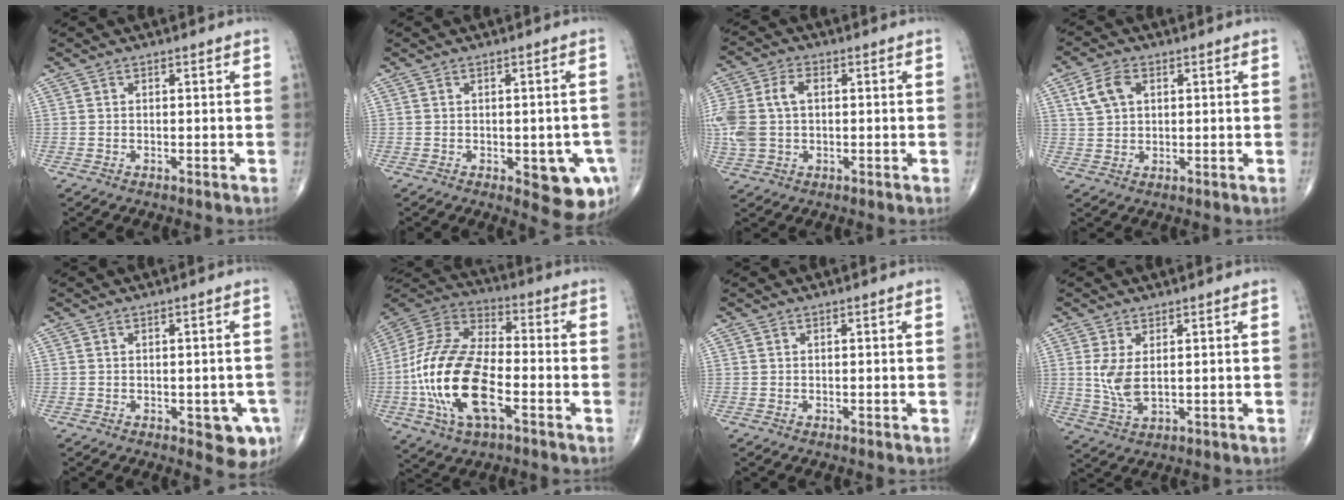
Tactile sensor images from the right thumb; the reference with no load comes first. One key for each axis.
{"total": 8.7, "fx": -2.8, "fy": 3.6, "fz": 7.4, "tx": -0.058, "ty": -0.002, "tz": -0.027}
{"total": 11.1, "fx": 0.8, "fy": 7.4, "fz": 8.3, "tx": -0.200, "ty": 0.022, "tz": 0.020}
{"total": 5.7, "fx": 2.1, "fy": 3.8, "fz": 3.7, "tx": -0.068, "ty": 0.004, "tz": 0.042}
{"total": 5.8, "fx": -2.1, "fy": 2.7, "fz": 4.7, "tx": -0.028, "ty": -0.002, "tz": -0.020}
{"total": 21.9, "fx": -5.7, "fy": 10.5, "fz": 18.4, "tx": -0.383, "ty": 0.021, "tz": -0.105}
{"total": 0.0}
{"total": 5.3, "fx": 1.0, "fy": 2.4, "fz": 4.6, "tx": -0.099, "ty": -0.009, "tz": 0.028}